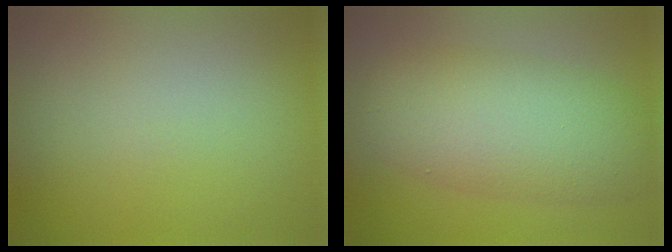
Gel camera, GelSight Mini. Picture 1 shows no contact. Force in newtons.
{"total": 8.2, "press": 8.2, "slide": 0.2}